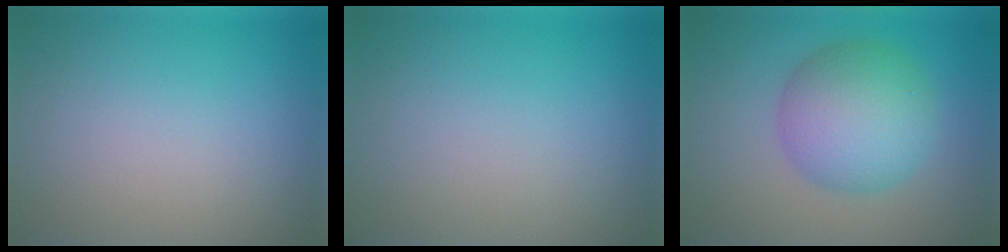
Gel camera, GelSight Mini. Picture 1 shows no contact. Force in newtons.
{"total": 0.0}
{"total": 7.4, "press": 7.4, "slide": 0.0}